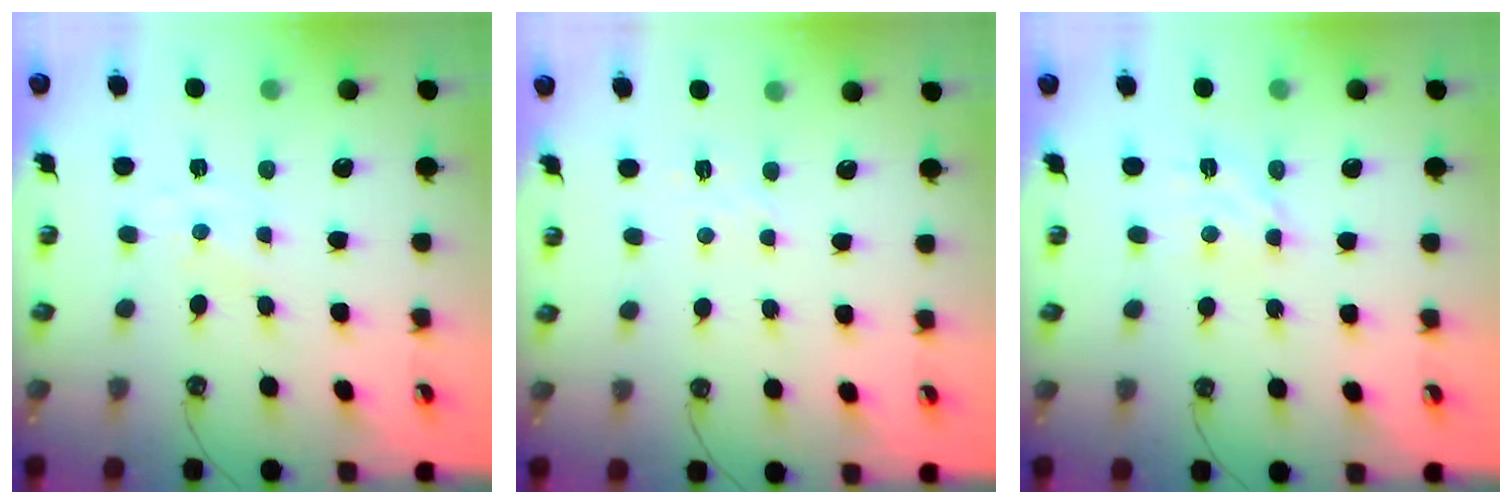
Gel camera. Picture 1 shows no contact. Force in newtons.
{"total": 2.8, "press": 2.8, "slide": 0.5}
{"total": 6.1, "press": 6.1, "slide": 0.4}